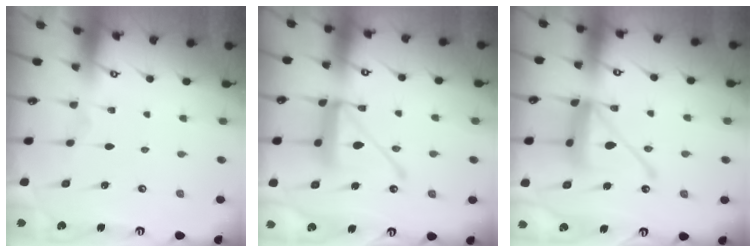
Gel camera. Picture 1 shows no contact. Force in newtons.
{"total": 15.8, "press": 15.7, "slide": 1.7}
{"total": 15.6, "press": 15.5, "slide": 1.7}